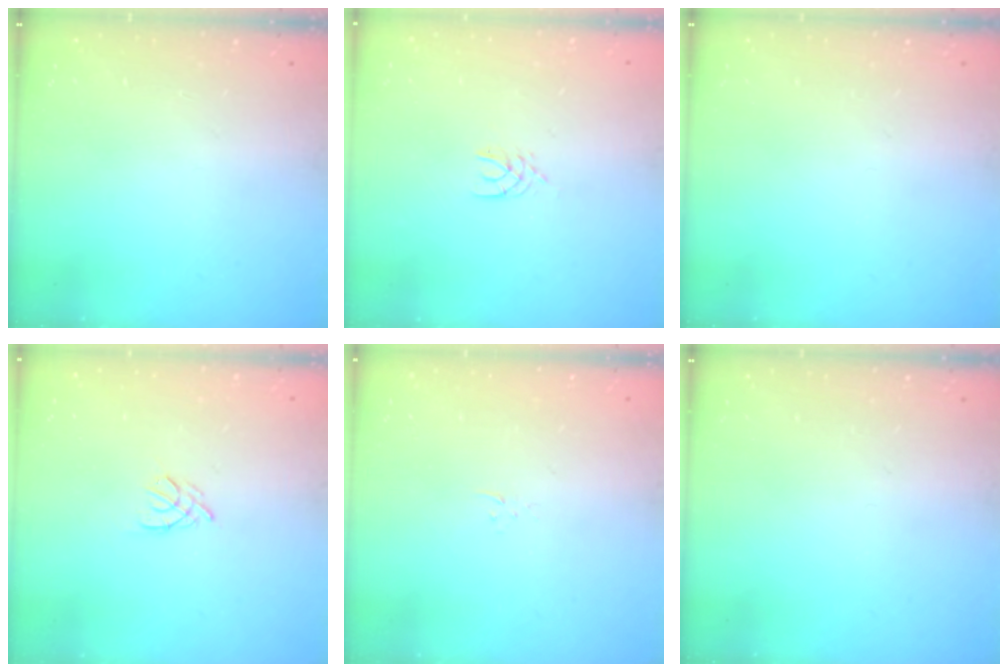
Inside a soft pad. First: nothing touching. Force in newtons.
{"total": 2.5, "press": 2.5, "slide": 0.3}
{"total": 0.0}
{"total": 3.6, "press": 3.5, "slide": 0.7}
{"total": 2.3, "press": 2.3, "slide": 0.3}
{"total": 0.0}